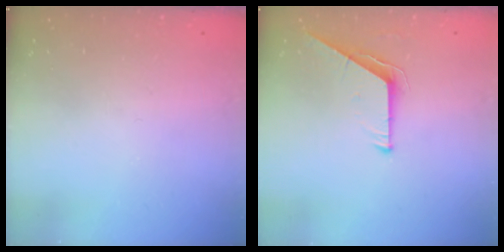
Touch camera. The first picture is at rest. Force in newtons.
{"total": 6.2, "press": 6.2, "slide": 0.5}